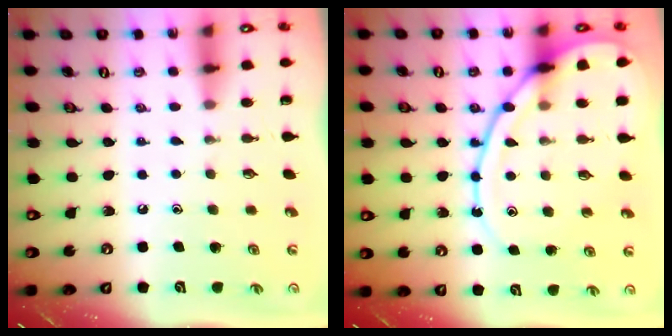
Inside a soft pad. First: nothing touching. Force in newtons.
{"total": 13.9, "press": 13.8, "slide": 1.4}